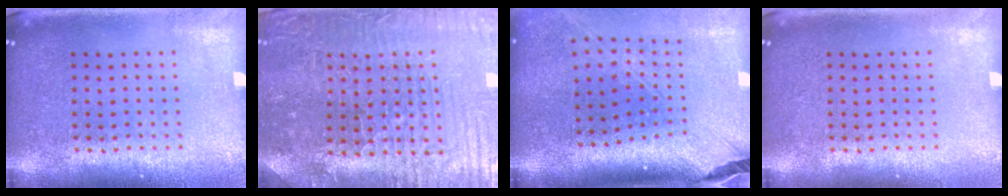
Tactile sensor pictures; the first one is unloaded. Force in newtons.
{"total": 3.7, "press": 3.7, "slide": 0.6}
{"total": 2.7, "press": 2.0, "slide": 1.9}
{"total": 0.0}